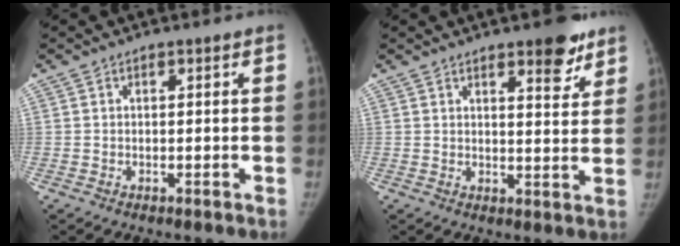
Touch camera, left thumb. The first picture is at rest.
{"total": 7.2, "force": [4.8, 2.4, 4.9], "torque": [-0.042, -0.029, 0.061]}